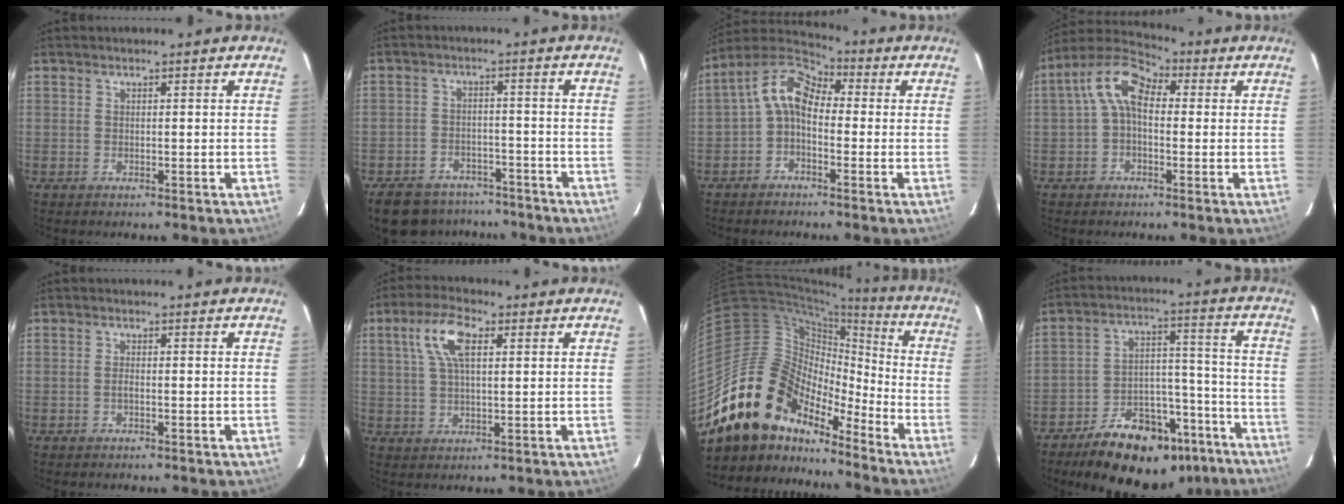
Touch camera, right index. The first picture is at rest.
{"total": 15.6, "force": [-12.2, 7.9, 5.6], "torque": [-0.149, 0.015, -0.168]}
{"total": 7.9, "force": [-1.1, 5.3, 5.8], "torque": [-0.114, 0.027, -0.034]}
{"total": 8.7, "force": [0.9, 5.3, 6.9], "torque": [-0.133, 0.033, 0.008]}
{"total": 0.7, "force": [-0.3, 0.2, 0.6], "torque": [-0.012, 0.004, -0.006]}
{"total": 8.3, "force": [3.0, 3.4, 7.0], "torque": [-0.138, 0.018, 0.055]}
{"total": 19.9, "force": [-14.9, 10.5, 8.1], "torque": [-0.150, 0.023, -0.267]}
{"total": 21.5, "force": [-16.0, 10.4, 9.9], "torque": [-0.167, 0.048, -0.208]}